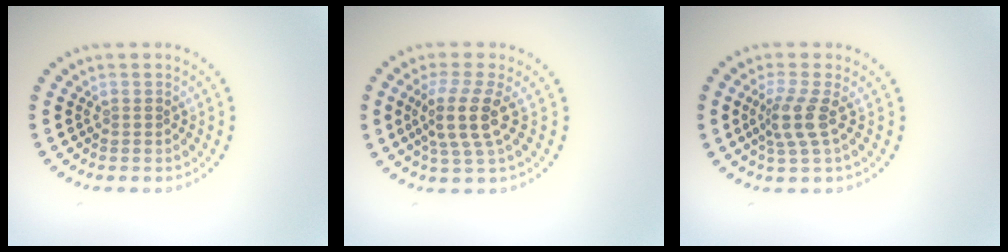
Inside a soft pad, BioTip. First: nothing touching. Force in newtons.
{"total": 3.7, "press": 3.0, "slide": 2.2}
{"total": 2.7, "press": 2.0, "slide": 1.8}